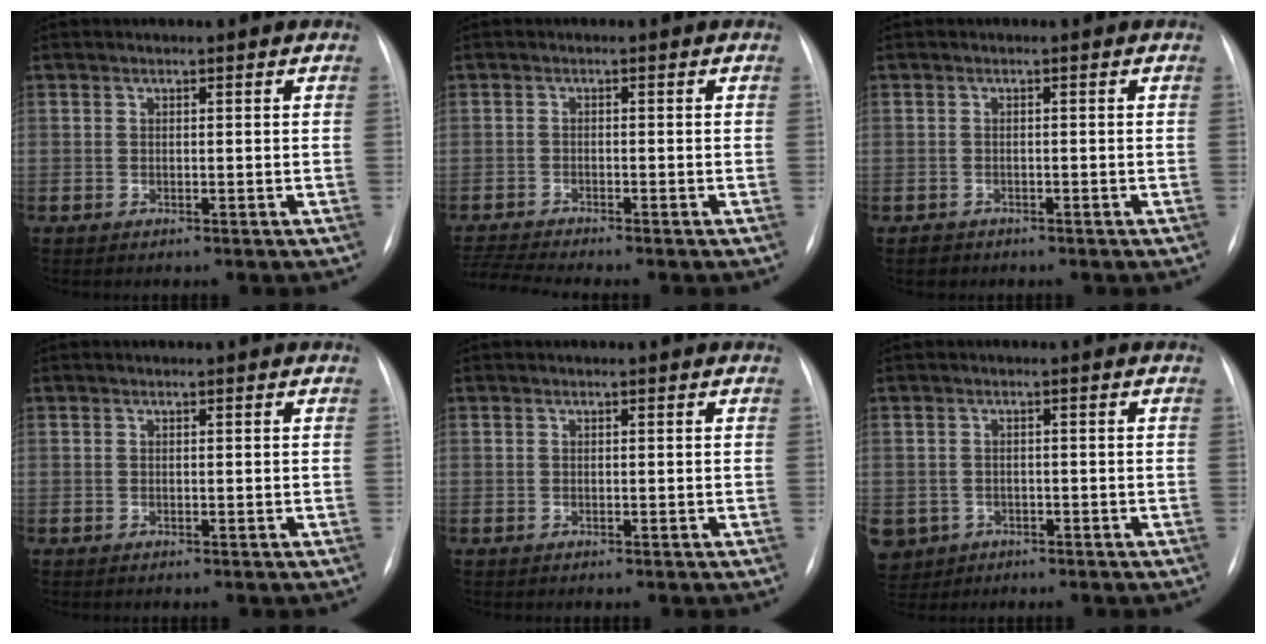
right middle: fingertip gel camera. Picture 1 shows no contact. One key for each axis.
{"total": 4.8, "fx": -4.4, "fy": -1.2, "fz": 1.2, "tx": -0.027, "ty": -0.016, "tz": -0.078}
{"total": 1.3, "fx": -1.0, "fy": 0.9, "fz": 0.0, "tx": -0.004, "ty": 0.002, "tz": -0.017}
{"total": 0.0}
{"total": 0.0}
{"total": 8.6, "fx": -3.8, "fy": 7.4, "fz": 2.3, "tx": -0.074, "ty": 0.003, "tz": -0.054}